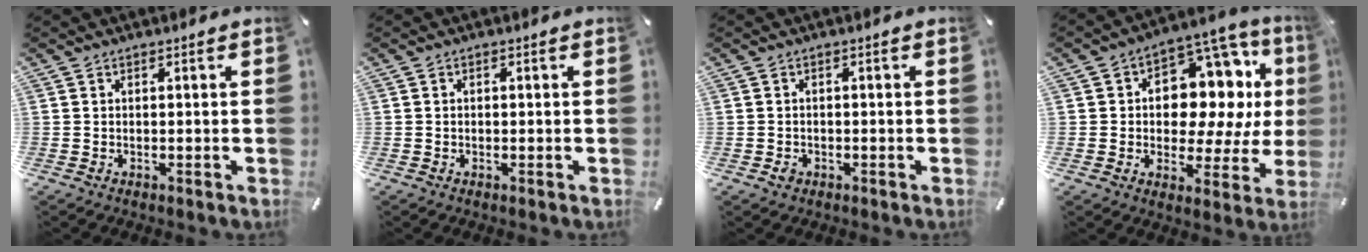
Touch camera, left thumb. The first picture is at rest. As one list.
[{"total": 0.6, "force": [-0.1, 0.4, 0.5], "torque": [-0.009, 0.001, -0.003]}, {"total": 1.8, "force": [-0.7, 1.4, 0.9], "torque": [-0.016, 0.004, -0.015]}, {"total": 15.9, "force": [4.2, 10.8, 10.9], "torque": [-0.146, -0.041, 0.076]}]